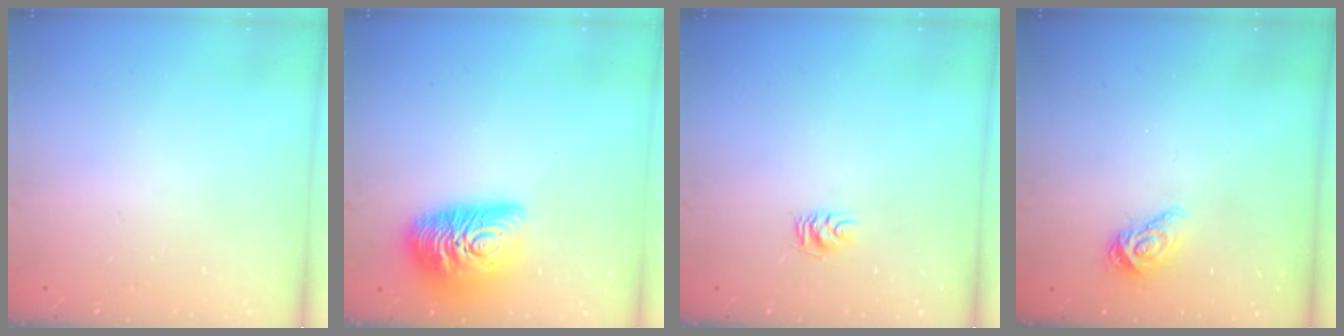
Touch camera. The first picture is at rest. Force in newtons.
{"total": 14.7, "press": 14.6, "slide": 0.9}
{"total": 4.6, "press": 4.5, "slide": 0.5}
{"total": 8.1, "press": 8.1, "slide": 0.3}